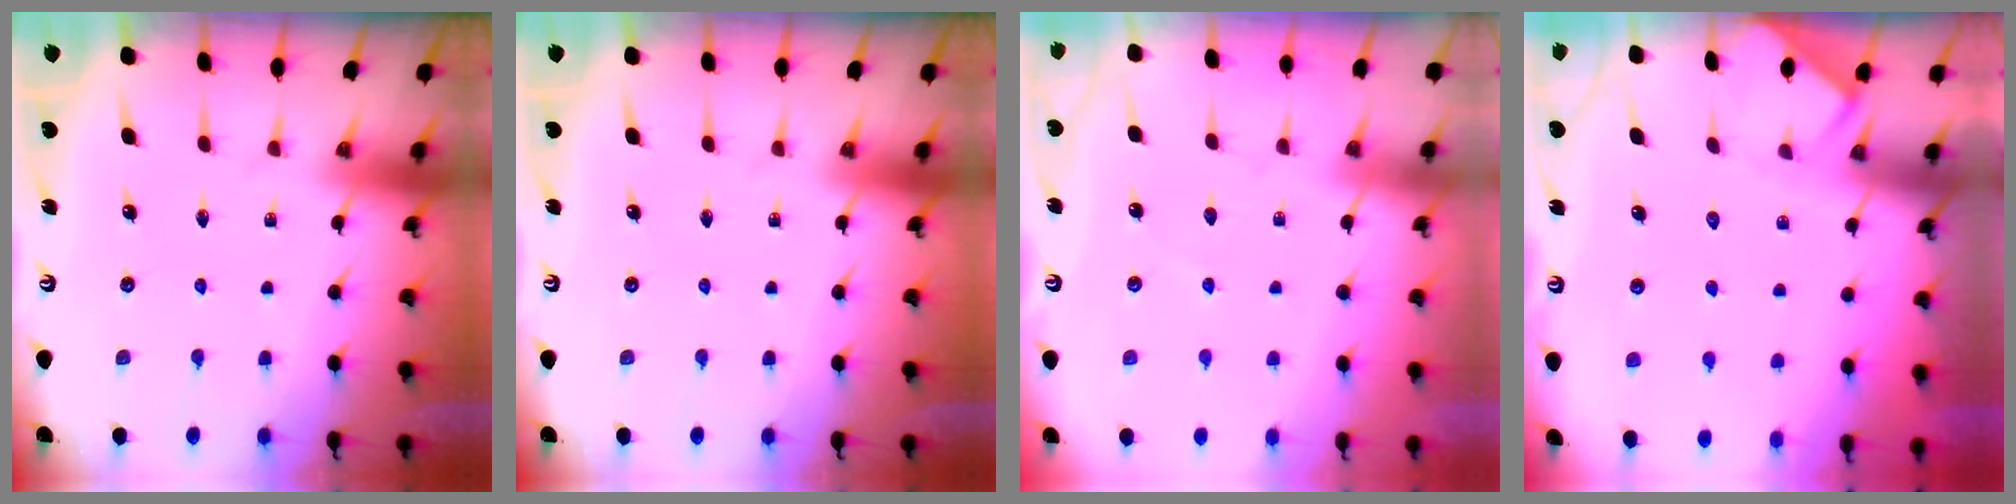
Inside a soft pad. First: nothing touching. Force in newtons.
{"total": 0.0}
{"total": 2.4, "press": 2.4, "slide": 0.3}
{"total": 4.3, "press": 4.2, "slide": 0.5}